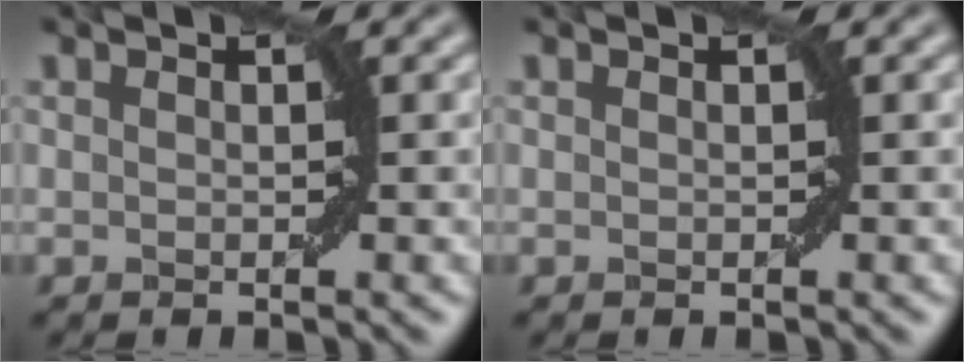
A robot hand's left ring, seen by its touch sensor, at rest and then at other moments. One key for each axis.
{"total": 0.0}